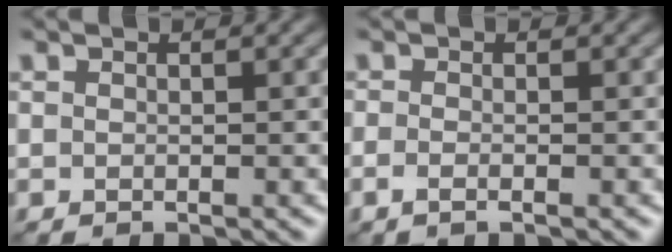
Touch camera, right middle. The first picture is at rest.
{"total": 1.3, "force": [-0.6, 0.4, 1.1], "torque": [-0.019, -0.008, -0.016]}